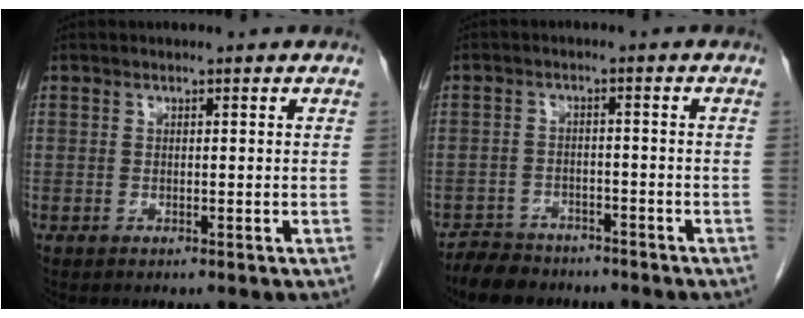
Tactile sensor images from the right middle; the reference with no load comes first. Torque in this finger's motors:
{"motor_torque": [0.67, -0.57, -0.05, 0.01]}